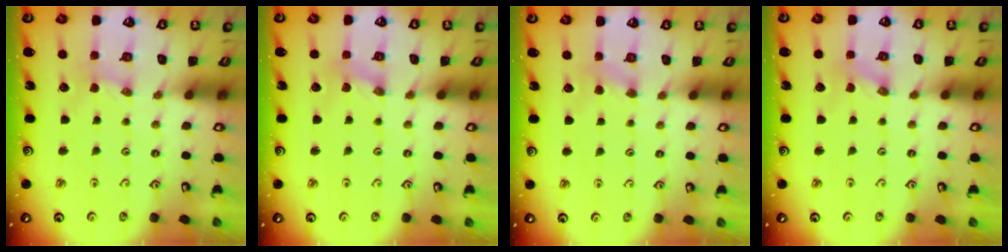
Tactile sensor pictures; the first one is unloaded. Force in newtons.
{"total": 0.0}
{"total": 2.9, "press": 2.9, "slide": 0.3}
{"total": 0.0}